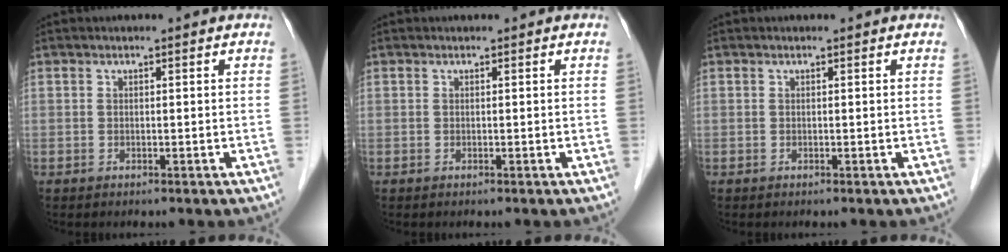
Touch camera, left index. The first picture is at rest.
{"total": 0.0}
{"total": 0.0}